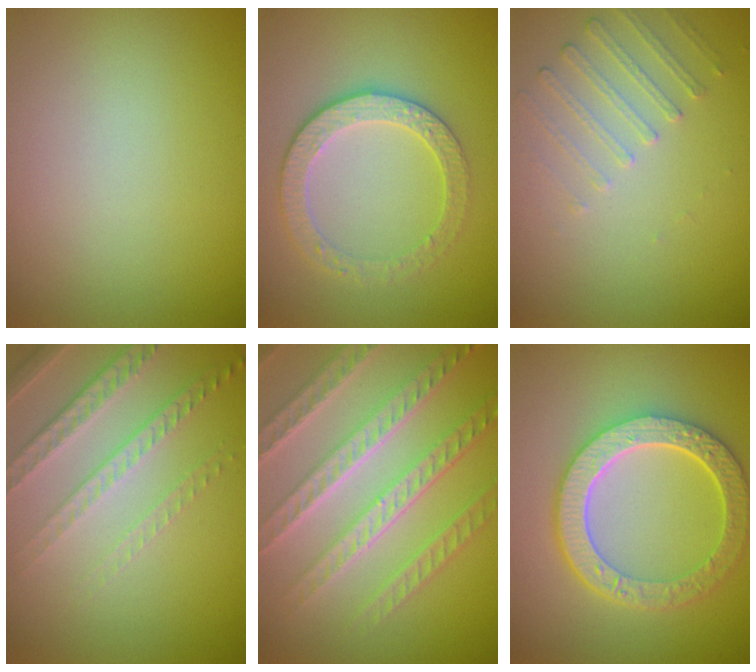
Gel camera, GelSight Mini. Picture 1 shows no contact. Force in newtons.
{"total": 3.3, "press": 3.2, "slide": 0.9}
{"total": 1.7, "press": 1.2, "slide": 1.2}
{"total": 4.8, "press": 3.1, "slide": 3.7}
{"total": 8.3, "press": 5.8, "slide": 5.9}
{"total": 6.4, "press": 4.9, "slide": 4.1}